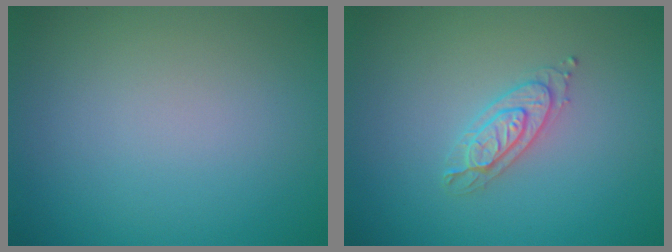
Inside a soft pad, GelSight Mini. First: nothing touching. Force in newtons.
{"total": 2.2, "press": 2.2, "slide": 0.3}